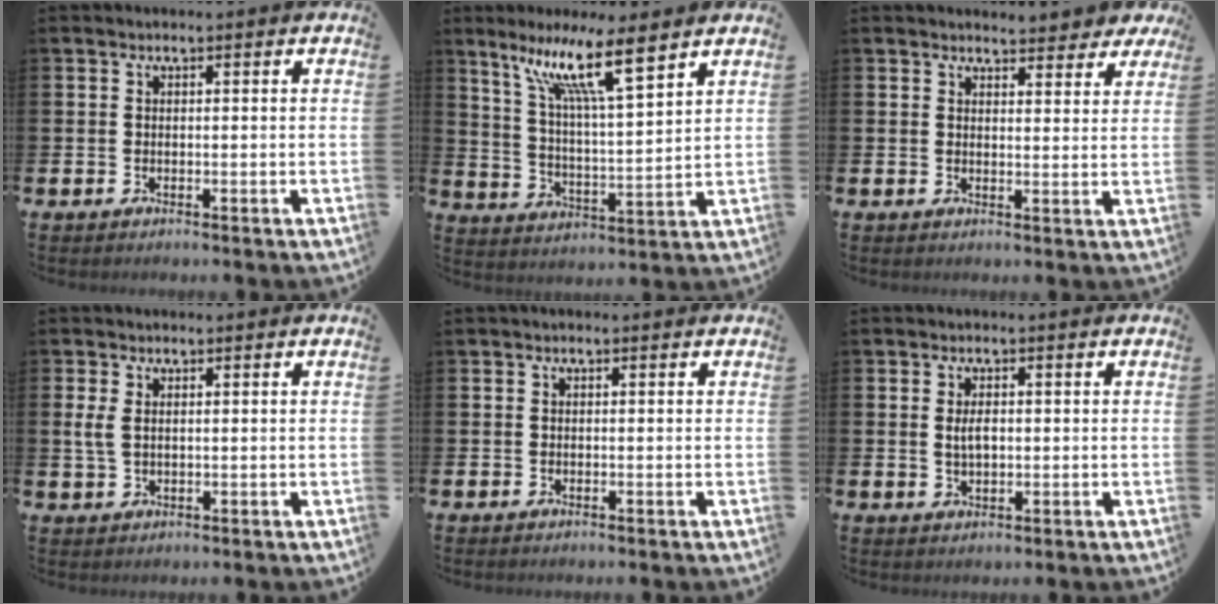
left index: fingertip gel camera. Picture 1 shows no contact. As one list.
[{"total": 11.6, "force": [8.6, 1.8, 7.6], "torque": [-0.154, -0.036, 0.144]}, {"total": 3.9, "force": [3.7, 1.0, 0.3], "torque": [0.007, -0.024, 0.064]}, {"total": 2.6, "force": [1.1, 1.4, 1.9], "torque": [-0.036, 0.007, 0.018]}, {"total": 0.0}, {"total": 2.3, "force": [0.3, 1.3, 2.0], "torque": [-0.033, 0.003, 0.002]}]